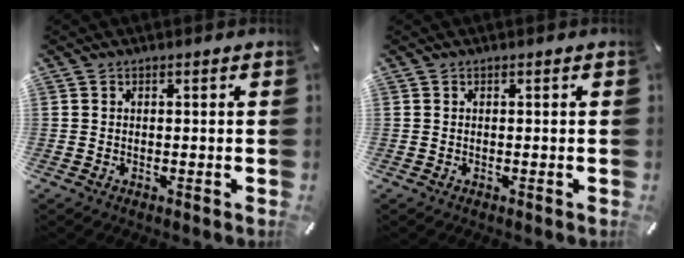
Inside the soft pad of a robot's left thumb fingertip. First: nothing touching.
{"total": 0.0}